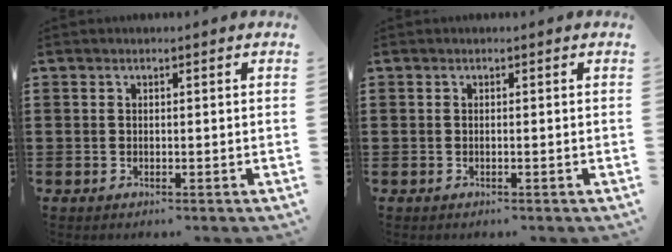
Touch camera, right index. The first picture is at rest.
{"total": 0.0}